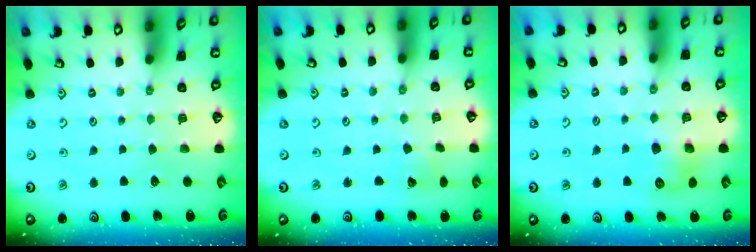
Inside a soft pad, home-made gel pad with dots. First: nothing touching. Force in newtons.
{"total": 2.8, "press": 2.8, "slide": 0.4}
{"total": 8.4, "press": 8.4, "slide": 0.5}